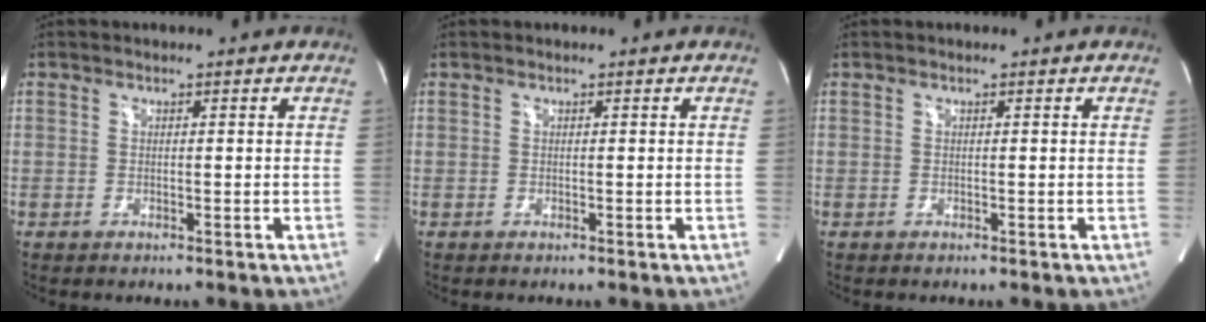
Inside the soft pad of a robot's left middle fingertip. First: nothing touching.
{"total": 0.0}
{"total": 0.0}